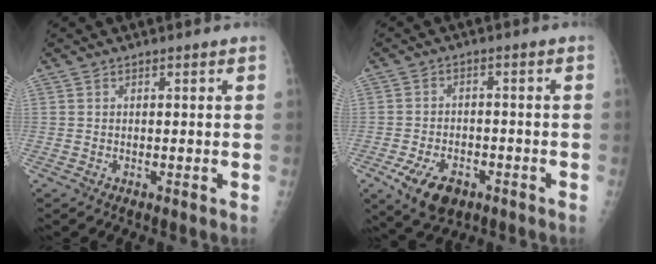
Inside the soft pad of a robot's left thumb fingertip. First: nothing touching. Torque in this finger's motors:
{"motor_torque": [-0.68, 1.25, 0.60, 0.40, 0.07]}